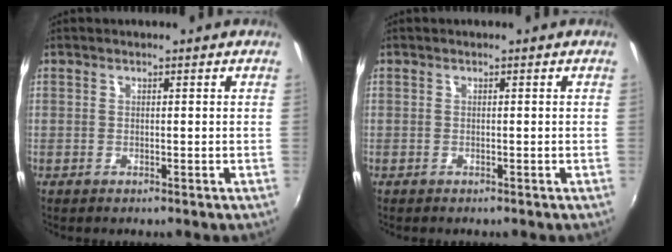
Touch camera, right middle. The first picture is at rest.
{"total": 0.0}